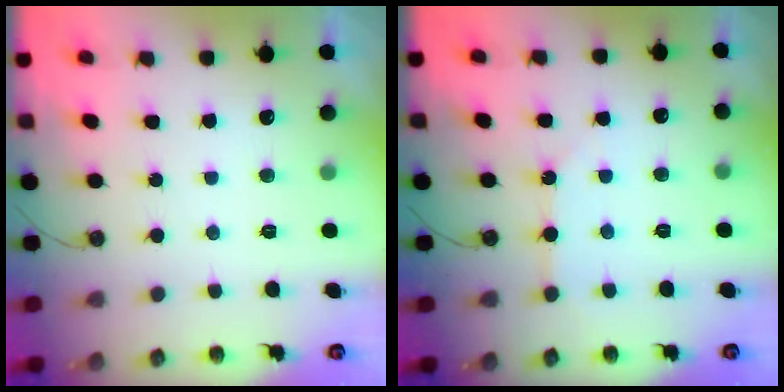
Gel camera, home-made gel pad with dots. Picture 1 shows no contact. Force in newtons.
{"total": 3.4, "press": 3.4, "slide": 0.6}